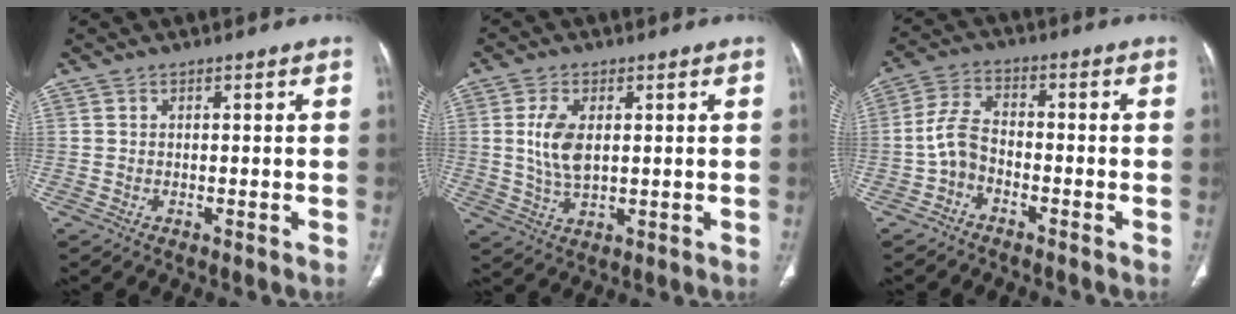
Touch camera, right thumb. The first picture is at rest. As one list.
[{"total": 7.2, "force": [1.2, 3.9, 6.0], "torque": [-0.120, -0.006, 0.025]}, {"total": 5.4, "force": [-2.1, 3.4, 3.6], "torque": [-0.065, 0.029, -0.051]}]